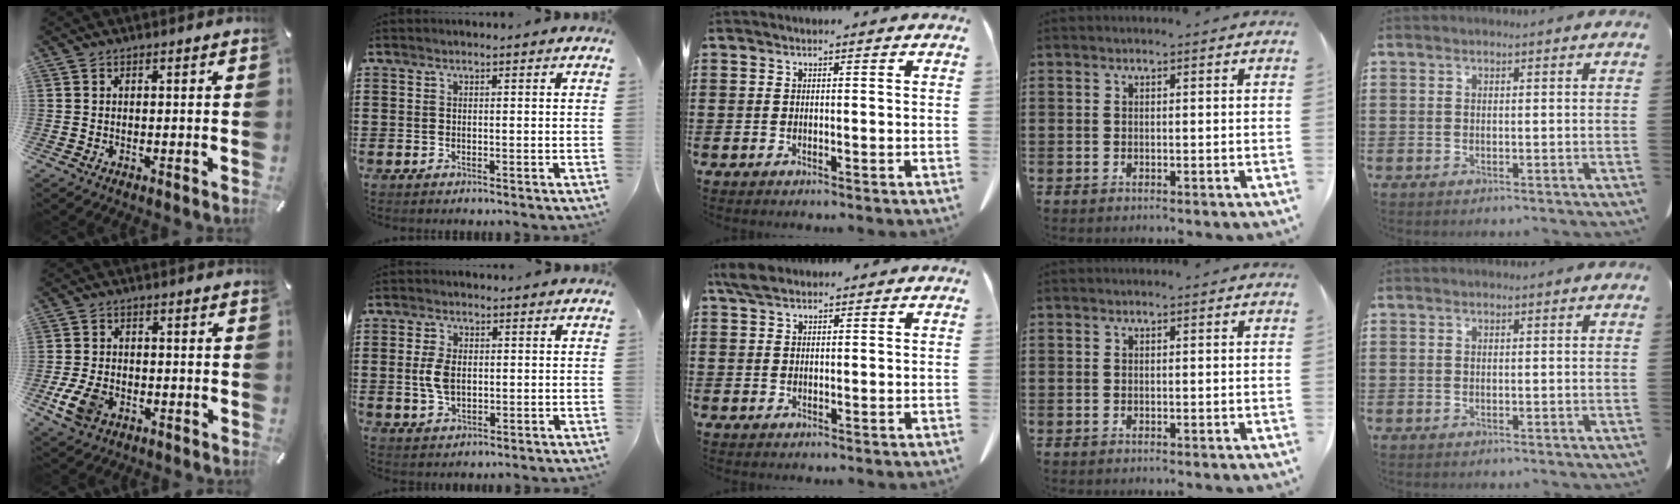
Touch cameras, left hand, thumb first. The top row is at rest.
{"thumb": {"total": 7.3, "force": [-2.9, 4.8, 4.6], "torque": [-0.110, 0.005, -0.054]}, "index": {"total": 4.7, "force": [0.4, 2.7, 3.8], "torque": [-0.100, 0.000, 0.000]}, "middle": {"total": 2.8, "force": [2.1, 1.3, 1.3], "torque": [-0.034, 0.006, 0.040]}}